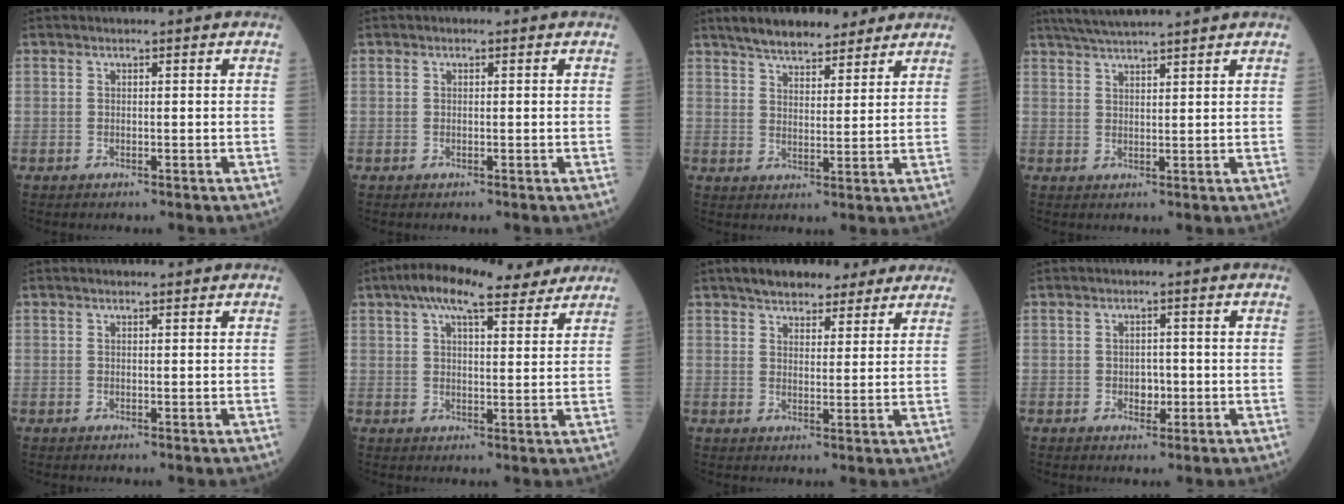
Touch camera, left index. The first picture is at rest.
{"total": 0.0}
{"total": 10.9, "force": [9.1, 3.3, 5.0], "torque": [-0.070, 0.020, 0.141]}
{"total": 8.2, "force": [7.2, -0.5, 3.8], "torque": [-0.066, 0.030, 0.115]}
{"total": 0.8, "force": [0.7, 0.1, 0.4], "torque": [-0.013, 0.005, 0.012]}
{"total": 12.0, "force": [9.1, 3.3, 7.1], "torque": [-0.118, 0.038, 0.130]}
{"total": 10.0, "force": [8.2, 4.0, 4.2], "torque": [-0.045, 0.022, 0.113]}
{"total": 2.1, "force": [-0.7, 1.5, 1.3], "torque": [-0.017, 0.004, -0.006]}